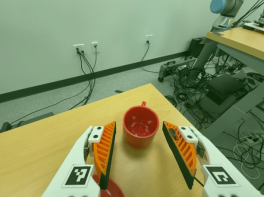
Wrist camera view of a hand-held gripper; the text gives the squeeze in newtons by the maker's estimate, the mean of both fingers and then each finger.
{"total": 1.8, "left": 0.3, "right": 3.2}